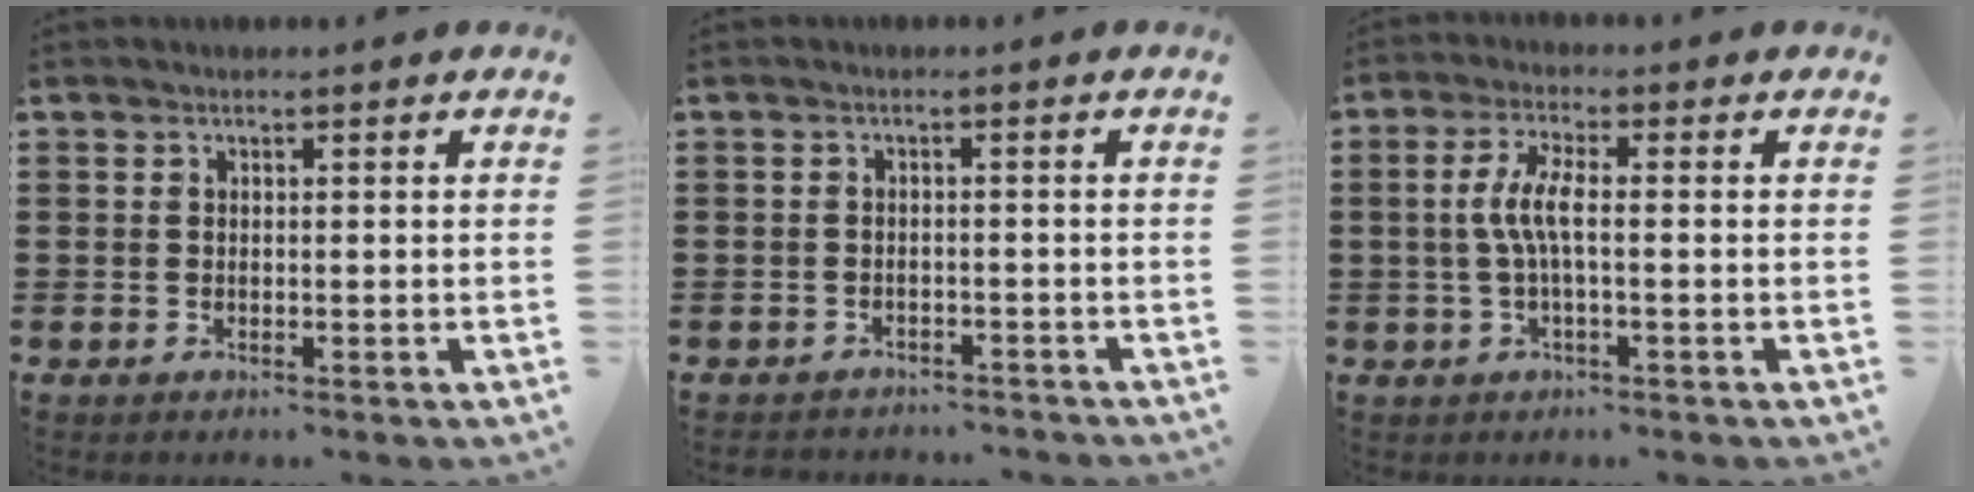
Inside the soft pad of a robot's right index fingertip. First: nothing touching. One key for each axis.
{"total": 1.6, "fx": -1.6, "fy": 0.2, "fz": -0.1, "tx": -0.004, "ty": -0.001, "tz": -0.035}
{"total": 5.1, "fx": -0.5, "fy": 1.1, "fz": 5.0, "tx": -0.112, "ty": -0.005, "tz": -0.019}